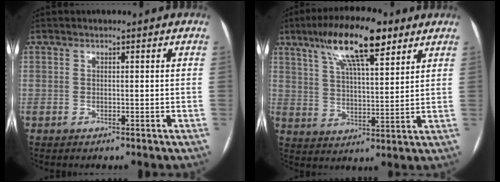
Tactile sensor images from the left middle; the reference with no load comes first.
{"total": 13.5, "force": [8.2, 3.1, 10.2], "torque": [-0.185, 0.019, 0.144]}